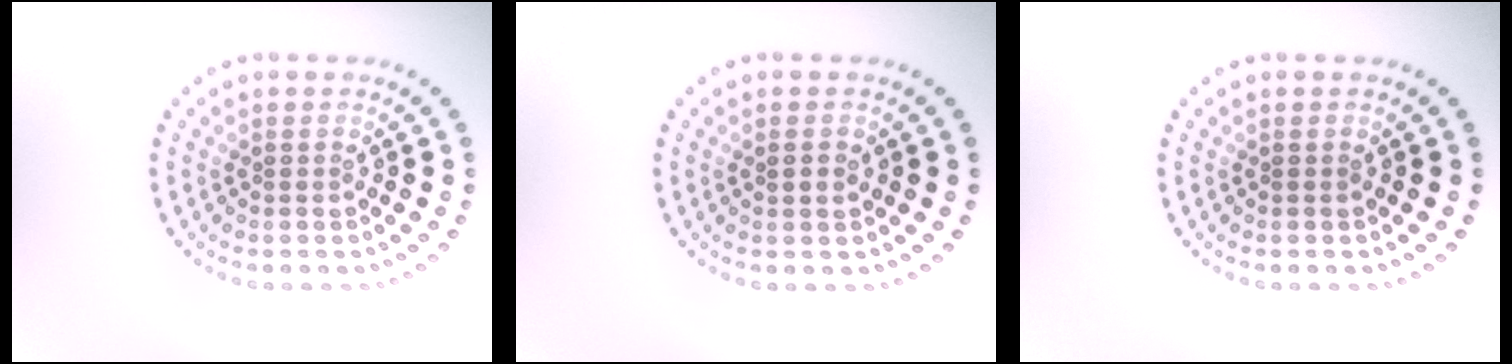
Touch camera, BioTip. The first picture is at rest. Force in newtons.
{"total": 1.0, "press": 1.0, "slide": 0.3}
{"total": 0.0}